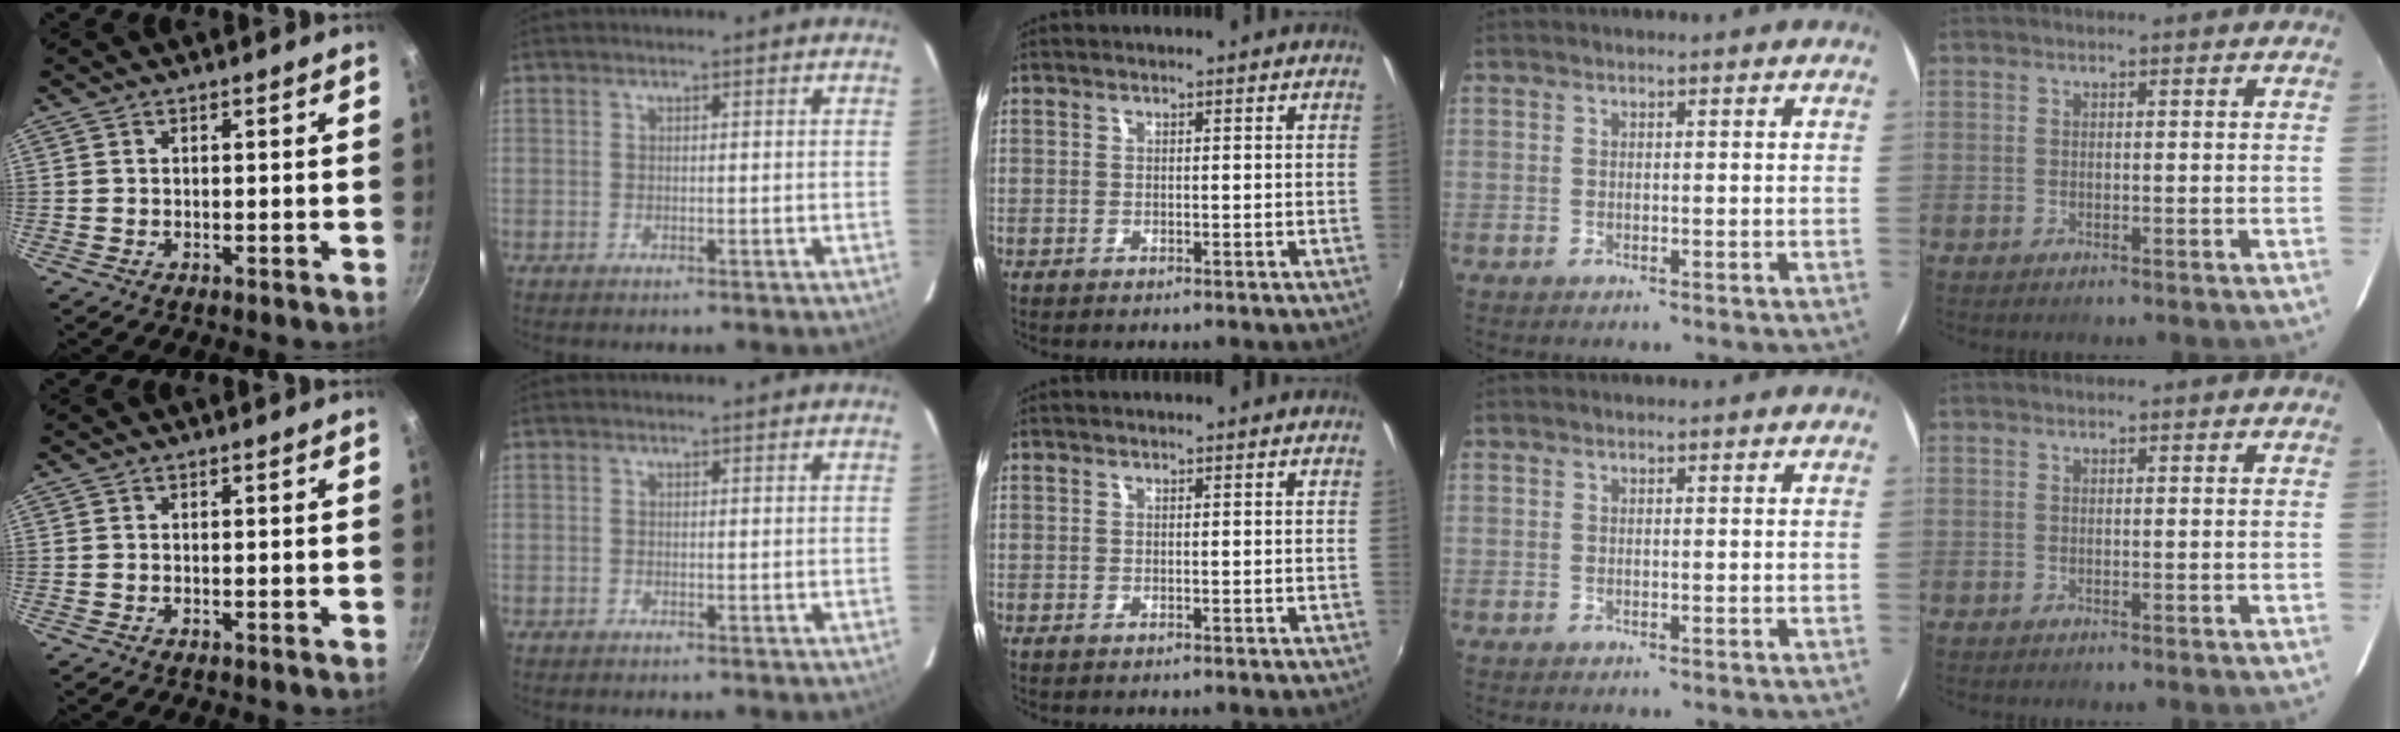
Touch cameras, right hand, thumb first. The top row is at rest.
{}